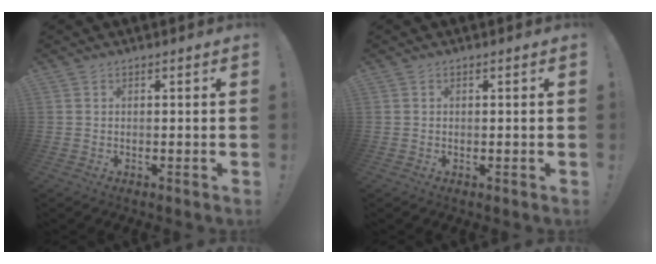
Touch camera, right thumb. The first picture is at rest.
{"total": 0.0}